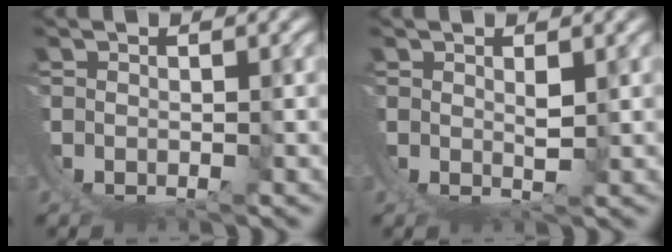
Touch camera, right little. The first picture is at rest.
{"total": 1.3, "force": [0.7, -0.6, 0.8], "torque": [-0.011, -0.007, 0.018]}